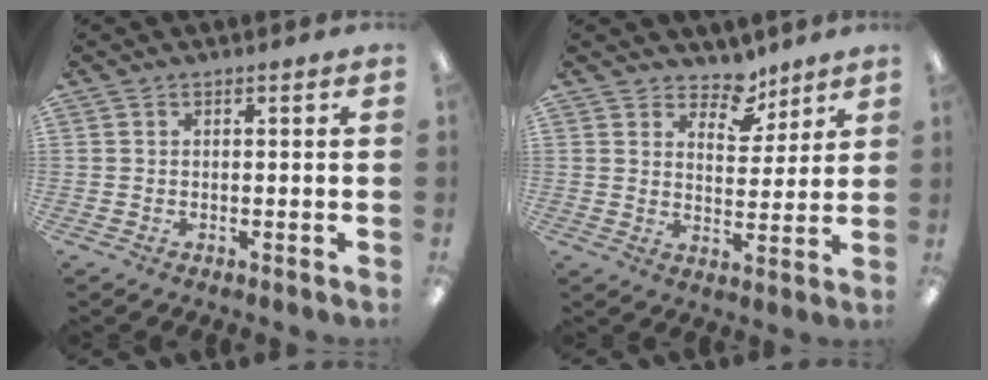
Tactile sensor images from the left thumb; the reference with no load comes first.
{"total": 7.9, "force": [6.2, 4.2, 2.6], "torque": [-0.027, -0.039, 0.108]}